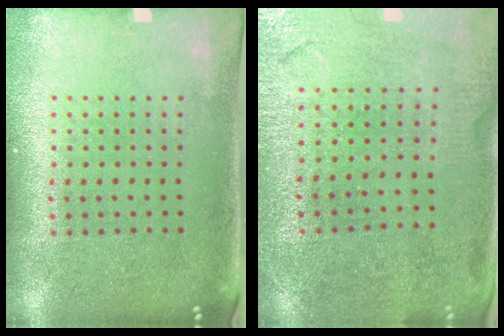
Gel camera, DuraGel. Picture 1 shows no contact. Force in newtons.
{"total": 1.0, "press": 0.9, "slide": 0.3}